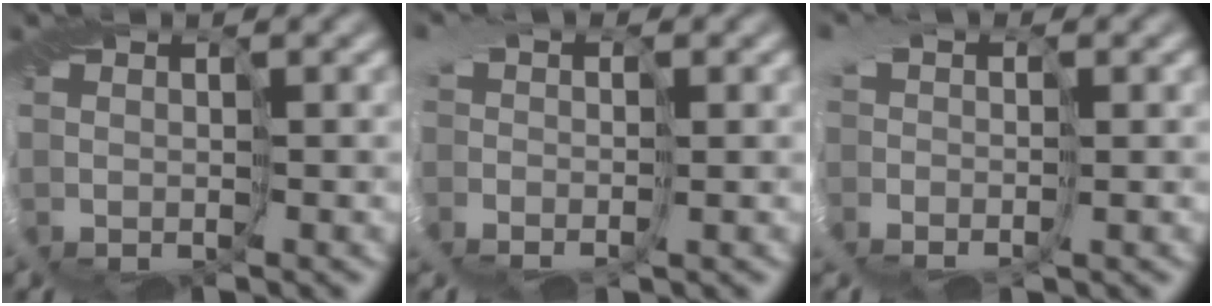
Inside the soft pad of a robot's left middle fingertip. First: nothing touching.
{"total": 2.2, "force": [-0.5, 1.4, 1.6], "torque": [-0.027, 0.003, -0.018]}
{"total": 2.0, "force": [-0.5, 1.1, 1.5], "torque": [-0.029, 0.005, -0.019]}